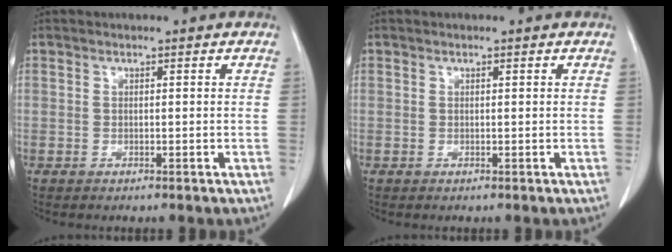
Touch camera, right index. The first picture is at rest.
{"total": 0.0}